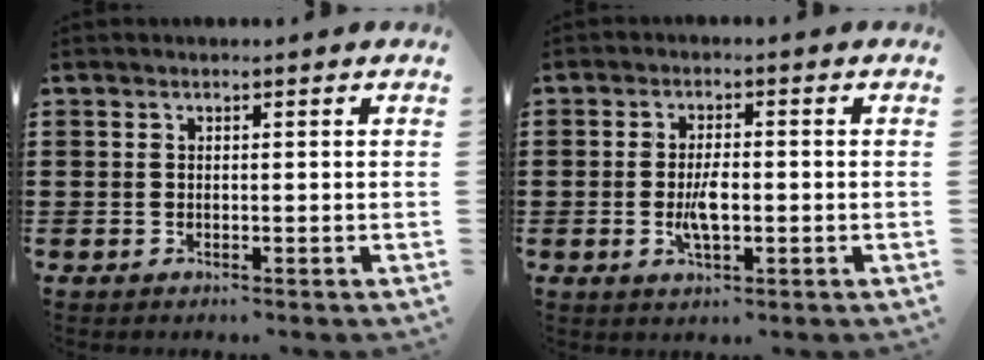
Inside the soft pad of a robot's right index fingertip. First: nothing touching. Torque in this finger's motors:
{"motor_torque": [1.65, 0.48, 0.57, 0.12]}